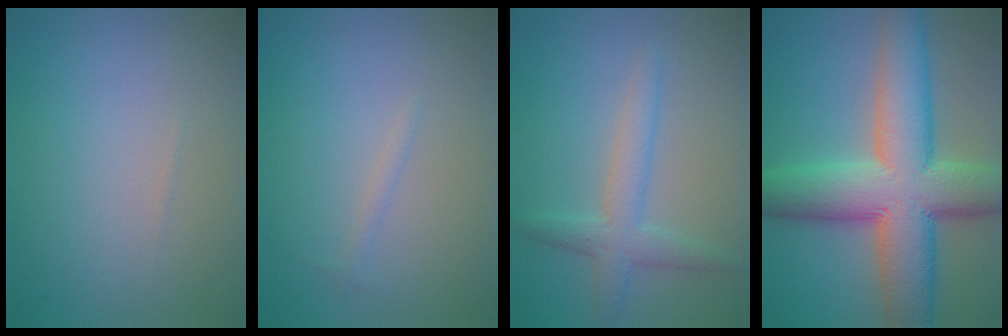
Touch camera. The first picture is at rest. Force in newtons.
{"total": 0.6, "press": 0.6, "slide": 0.0}
{"total": 3.1, "press": 3.1, "slide": 0.1}
{"total": 12.7, "press": 12.7, "slide": 0.4}